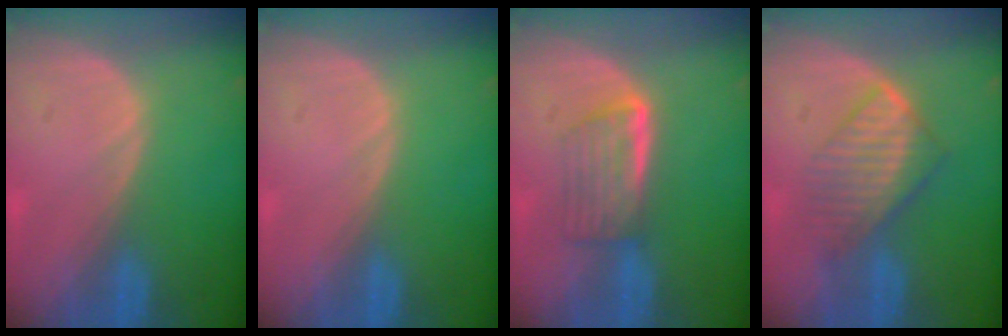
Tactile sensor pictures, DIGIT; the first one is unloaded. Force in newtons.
{"total": 0.0}
{"total": 5.9, "press": 5.0, "slide": 3.1}
{"total": 6.5, "press": 6.3, "slide": 1.7}